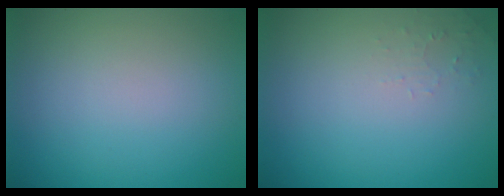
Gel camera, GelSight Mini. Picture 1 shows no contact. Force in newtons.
{"total": 0.9, "press": 0.9, "slide": 0.2}